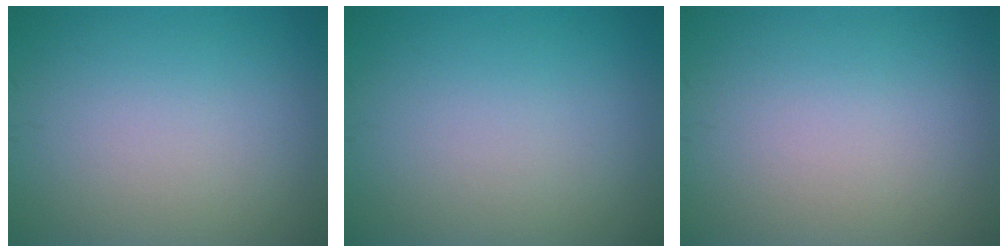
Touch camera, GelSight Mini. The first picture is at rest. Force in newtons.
{"total": 0.0}
{"total": 0.0}